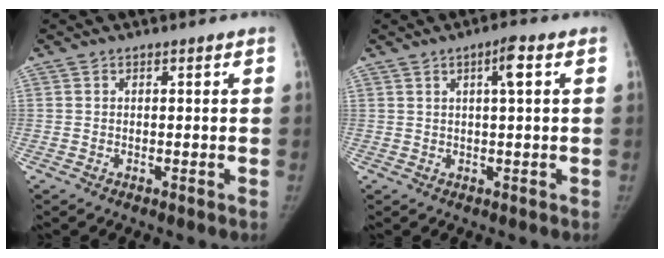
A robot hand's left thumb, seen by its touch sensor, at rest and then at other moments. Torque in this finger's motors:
{"motor_torque": [0.19, 0.02, 0.74, -0.59, 0.21]}